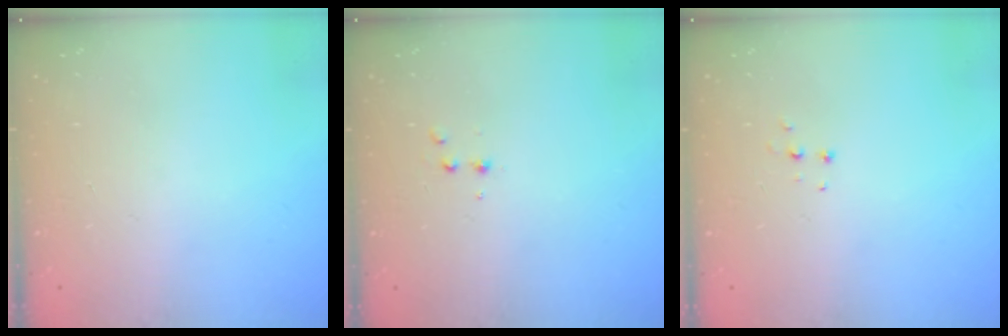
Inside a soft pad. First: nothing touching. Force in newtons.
{"total": 3.2, "press": 3.1, "slide": 1.0}
{"total": 4.5, "press": 4.5, "slide": 0.4}